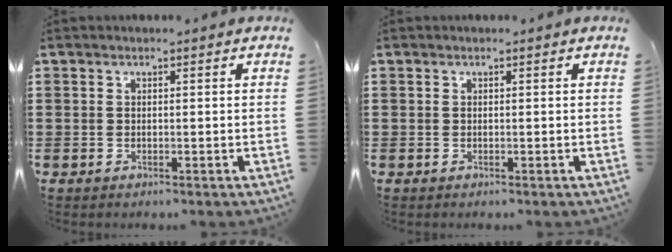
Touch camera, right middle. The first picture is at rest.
{"total": 0.0}